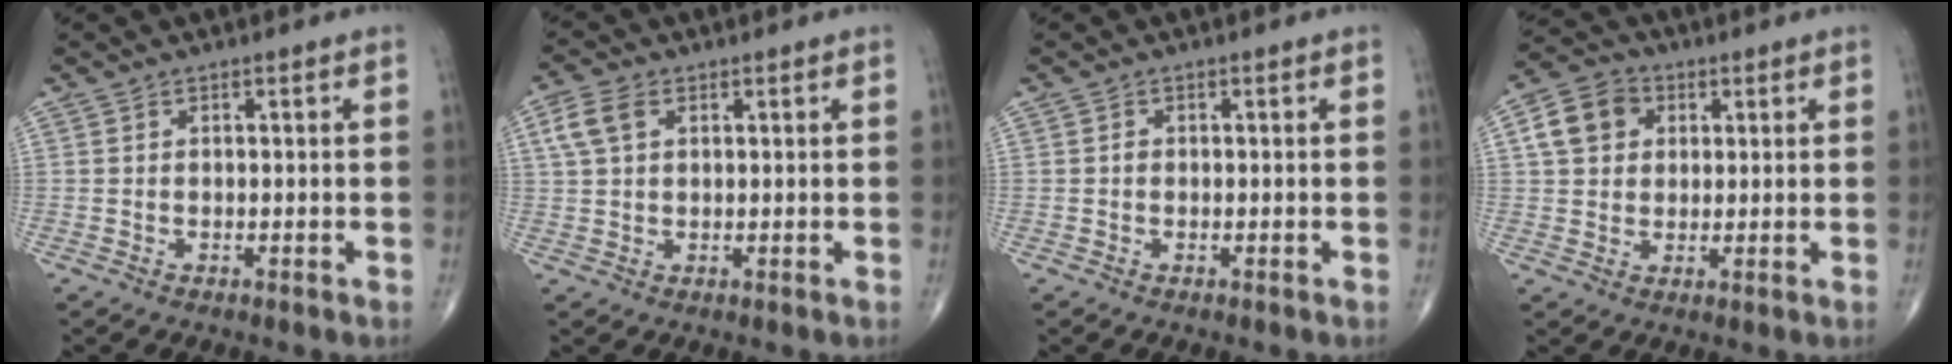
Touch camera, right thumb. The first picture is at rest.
{"total": 5.1, "force": [1.8, 3.2, 3.5], "torque": [-0.079, 0.011, 0.037]}
{"total": 0.6, "force": [-0.1, 0.5, 0.3], "torque": [-0.002, 0.002, -0.004]}
{"total": 8.3, "force": [2.3, 6.8, 4.3], "torque": [-0.062, 0.007, 0.033]}